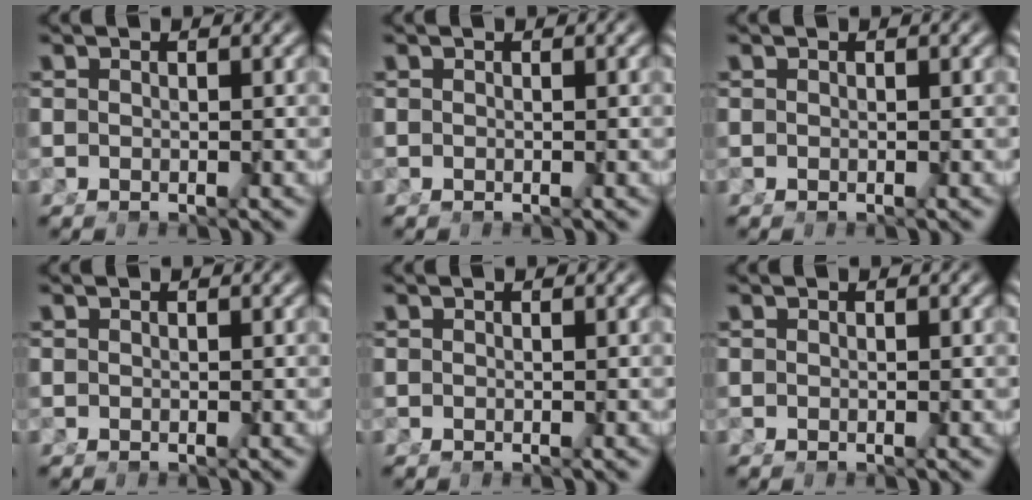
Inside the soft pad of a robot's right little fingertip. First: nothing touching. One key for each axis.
{"total": 0.0}
{"total": 0.0}
{"total": 0.0}
{"total": 0.0}
{"total": 0.0}